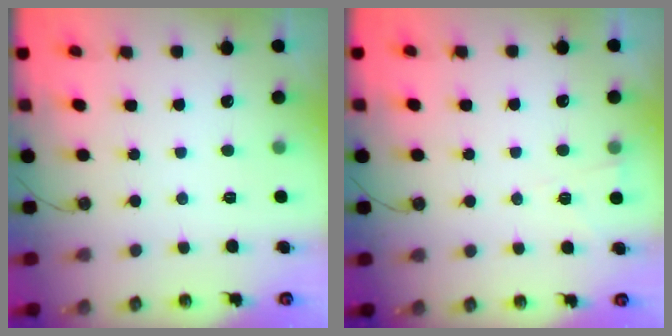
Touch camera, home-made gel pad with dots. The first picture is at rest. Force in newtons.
{"total": 2.6, "press": 2.1, "slide": 1.5}